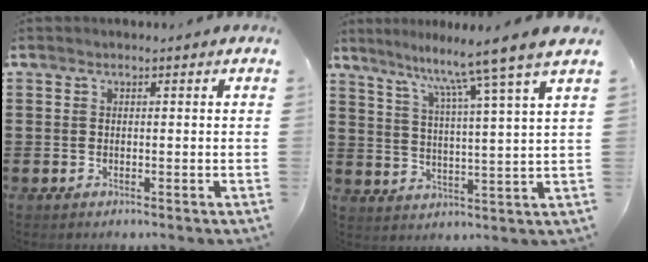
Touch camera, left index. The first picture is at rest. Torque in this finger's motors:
{"motor_torque": [1.47, -0.66, 0.84, 0.21]}